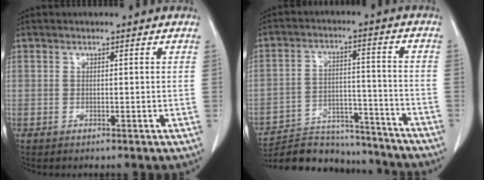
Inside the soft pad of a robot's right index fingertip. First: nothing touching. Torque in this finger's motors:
{"motor_torque": [-0.43, -0.60, 0.19, 0.01]}